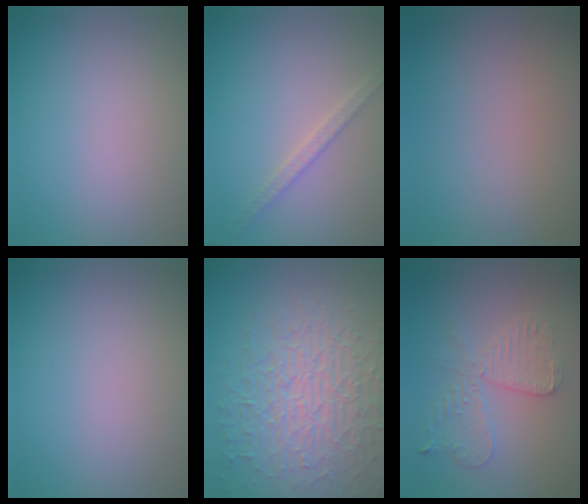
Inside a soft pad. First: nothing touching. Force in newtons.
{"total": 1.9, "press": 1.9, "slide": 0.4}
{"total": 0.0}
{"total": 0.0}
{"total": 9.0, "press": 6.3, "slide": 6.4}
{"total": 4.2, "press": 3.6, "slide": 2.1}